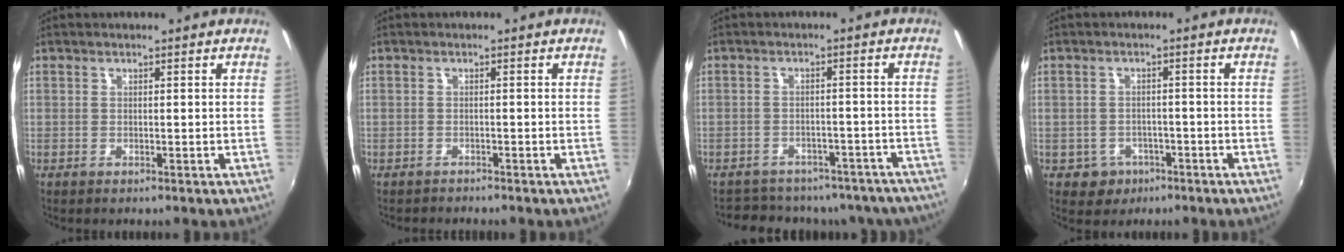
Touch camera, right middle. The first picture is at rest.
{"total": 1.2, "force": [-1.2, 0.1, 0.0], "torque": [-0.005, -0.004, -0.019]}
{"total": 19.8, "force": [-17.1, 8.0, 6.1], "torque": [-0.123, 0.025, -0.193]}
{"total": 4.5, "force": [-2.2, 3.9, 0.9], "torque": [-0.030, 0.005, -0.025]}